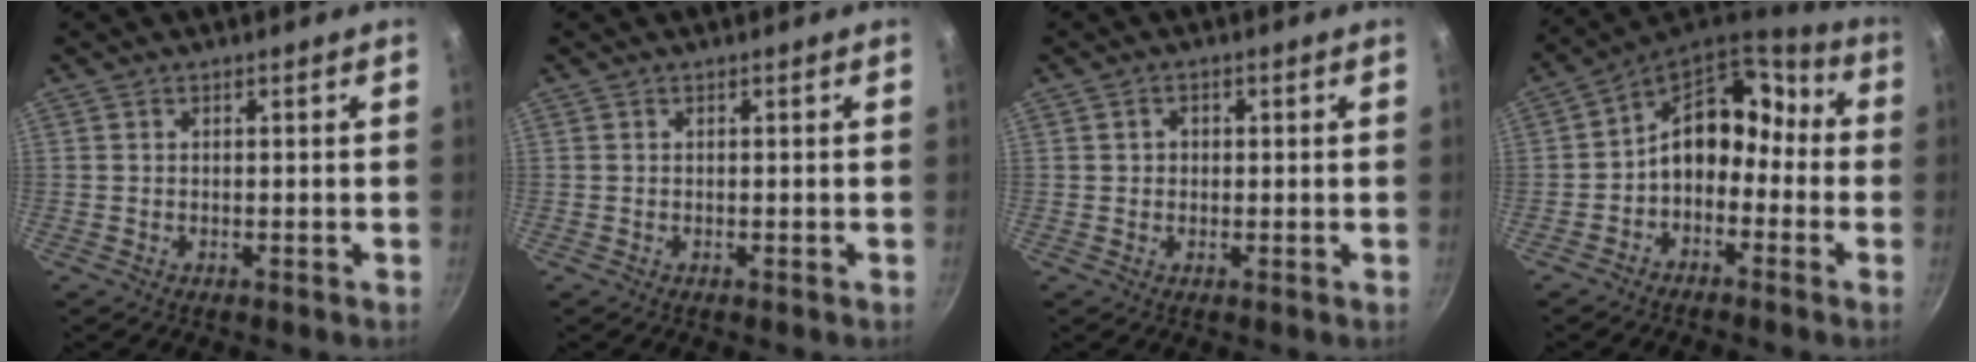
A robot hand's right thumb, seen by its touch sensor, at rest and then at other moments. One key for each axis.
{"total": 0.0}
{"total": 2.0, "fx": 0.2, "fy": 1.7, "fz": 0.9, "tx": -0.006, "ty": 0.004, "tz": 0.002}
{"total": 12.7, "fx": -2.3, "fy": 9.6, "fz": 8.1, "tx": -0.088, "ty": 0.072, "tz": -0.055}